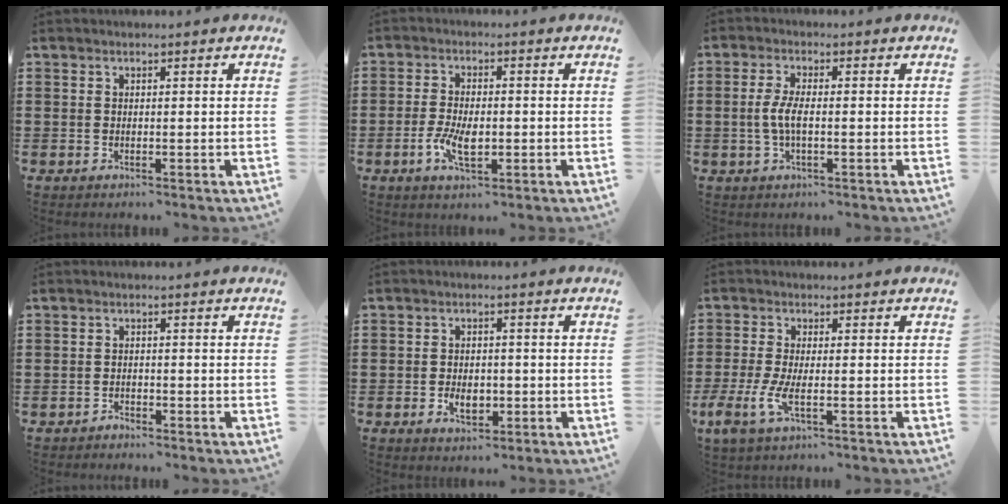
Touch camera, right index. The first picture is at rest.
{"total": 5.2, "force": [-1.2, 2.4, 4.5], "torque": [-0.090, 0.000, -0.022]}
{"total": 3.9, "force": [-0.5, 1.1, 3.7], "torque": [-0.090, -0.004, -0.018]}
{"total": 1.1, "force": [-1.0, 0.2, -0.1], "torque": [-0.003, 0.004, -0.024]}
{"total": 3.5, "force": [-0.9, 2.1, 2.5], "torque": [-0.041, -0.003, -0.017]}
{"total": 4.6, "force": [-1.6, 1.3, 4.1], "torque": [-0.107, -0.017, -0.036]}